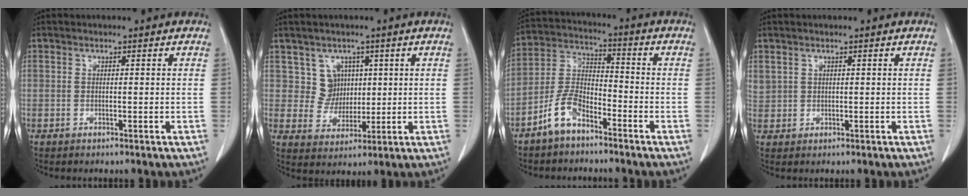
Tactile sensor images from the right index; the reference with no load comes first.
{"total": 5.1, "force": [2.1, 4.6, 0.6], "torque": [-0.011, 0.009, 0.045]}
{"total": 7.2, "force": [-4.4, 3.7, 4.3], "torque": [-0.097, 0.009, -0.083]}
{"total": 3.0, "force": [1.7, 2.3, 0.8], "torque": [-0.018, 0.009, 0.043]}